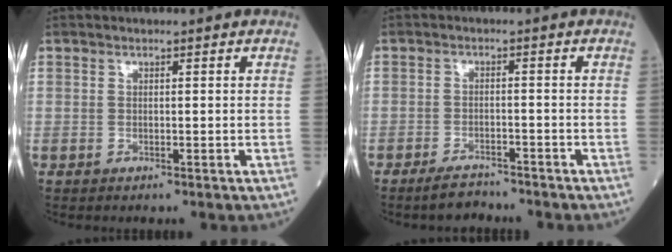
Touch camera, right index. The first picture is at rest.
{"total": 3.6, "force": [-3.3, 0.9, 1.1], "torque": [-0.024, -0.006, -0.055]}